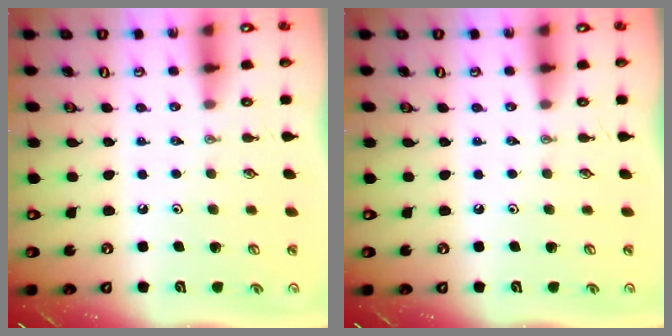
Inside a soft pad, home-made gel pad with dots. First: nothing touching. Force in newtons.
{"total": 0.0}